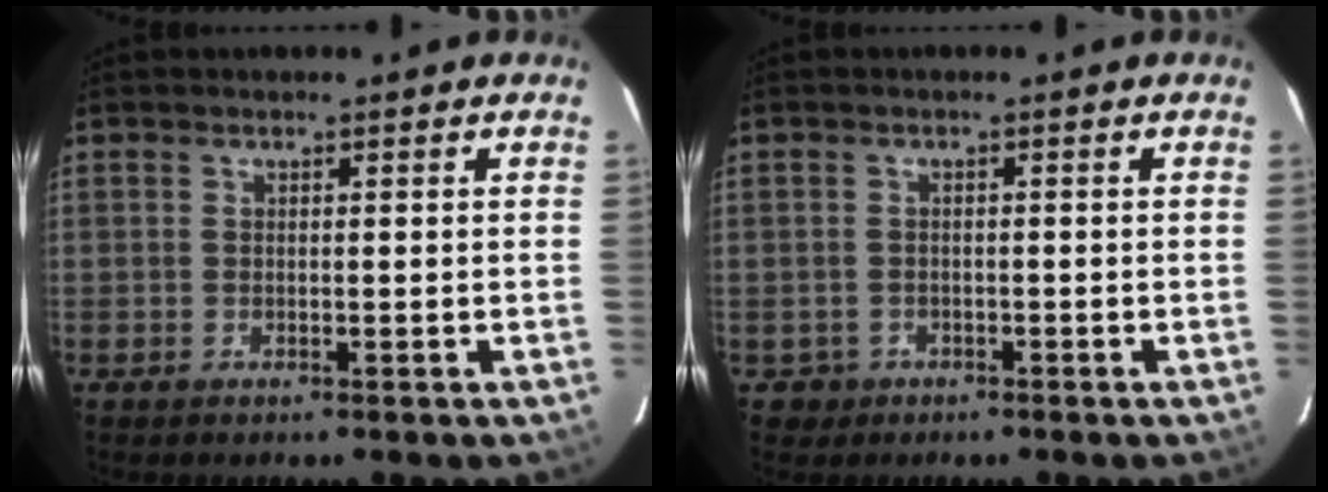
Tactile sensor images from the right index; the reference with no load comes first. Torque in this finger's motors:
{"motor_torque": [-0.32, 0.19, -0.53, -0.19]}